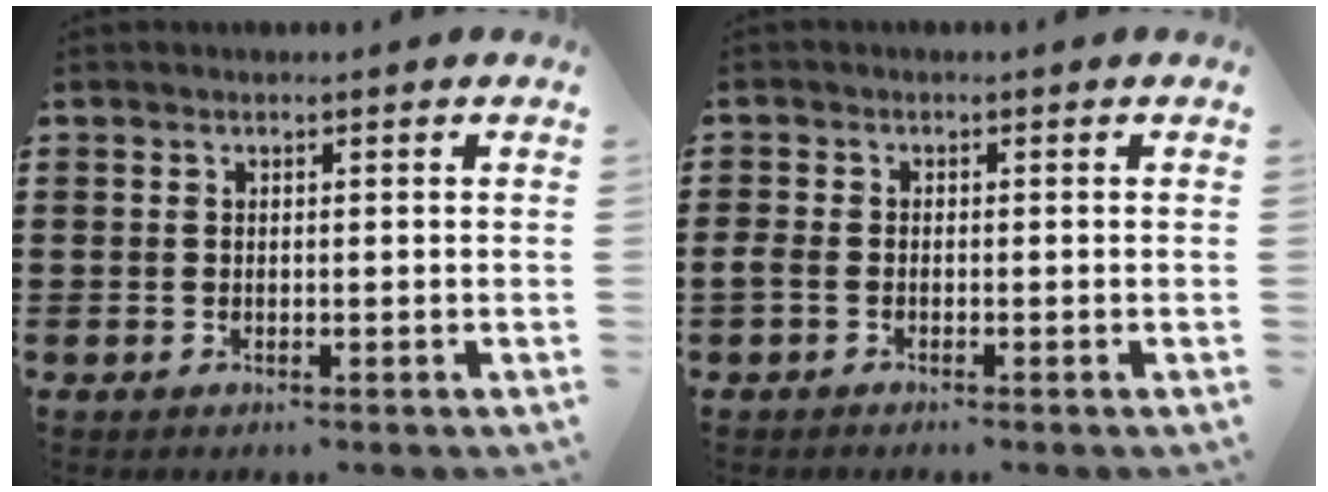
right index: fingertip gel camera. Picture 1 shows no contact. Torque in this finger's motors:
{"motor_torque": [1.24, 0.91, 0.13, 0.01]}